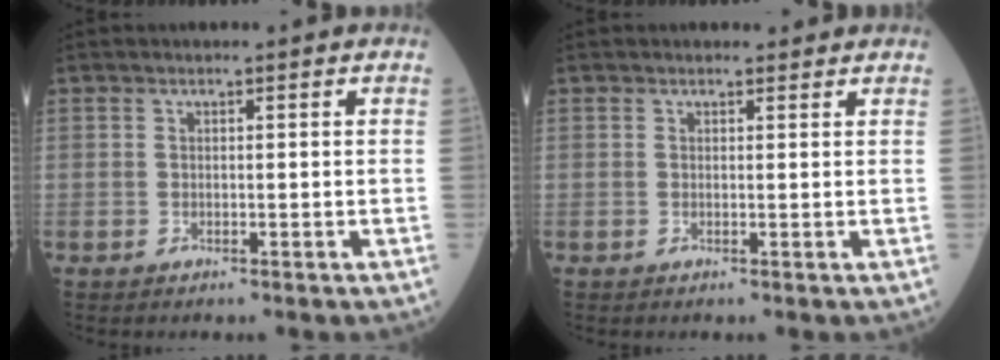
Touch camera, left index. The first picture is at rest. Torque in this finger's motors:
{"motor_torque": [0.05, -0.05, 0.02, 0.01]}